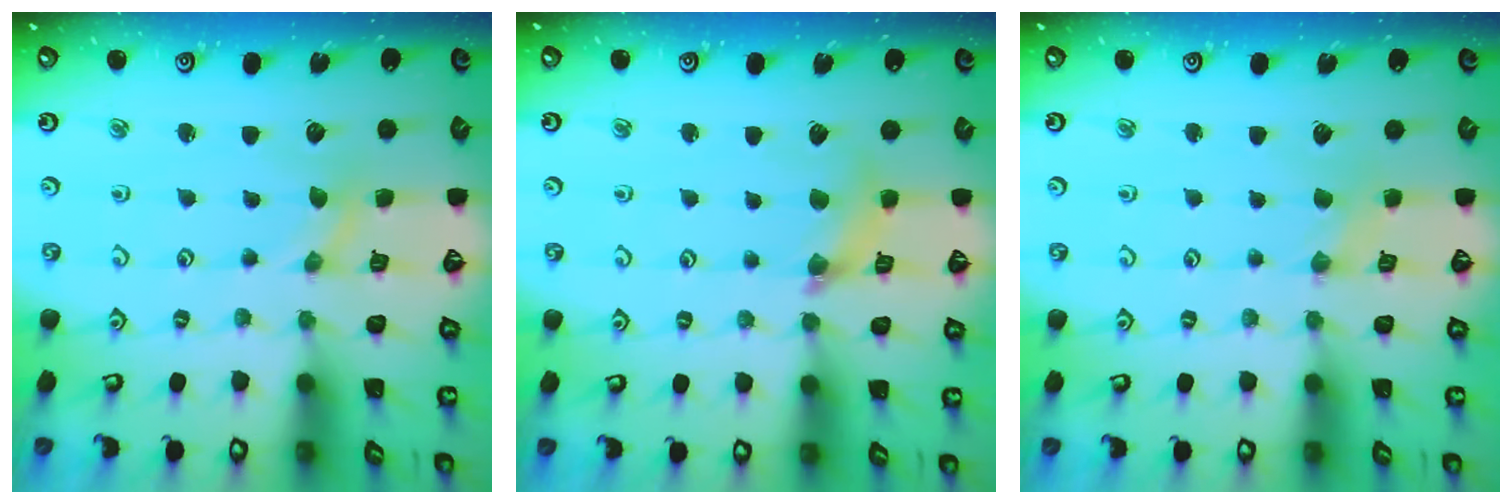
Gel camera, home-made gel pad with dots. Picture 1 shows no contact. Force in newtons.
{"total": 5.8, "press": 5.8, "slide": 0.5}
{"total": 0.0}